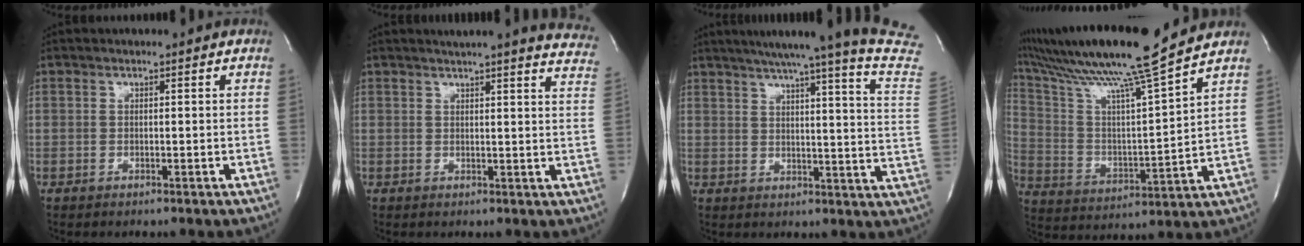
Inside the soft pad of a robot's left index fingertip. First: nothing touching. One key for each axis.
{"total": 19.5, "fx": 16.8, "fy": 0.5, "fz": 9.9, "tx": -0.133, "ty": -0.048, "tz": 0.185}
{"total": 21.9, "fx": 19.0, "fy": -2.8, "fz": 10.4, "tx": -0.154, "ty": -0.086, "tz": 0.223}
{"total": 19.9, "fx": 16.5, "fy": -1.5, "fz": 10.9, "tx": -0.208, "ty": -0.007, "tz": 0.277}